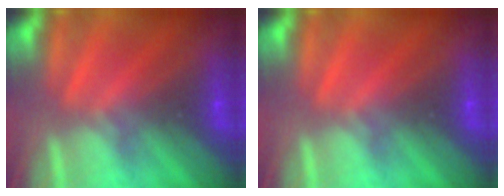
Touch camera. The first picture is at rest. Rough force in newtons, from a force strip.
{"total": 0.0}